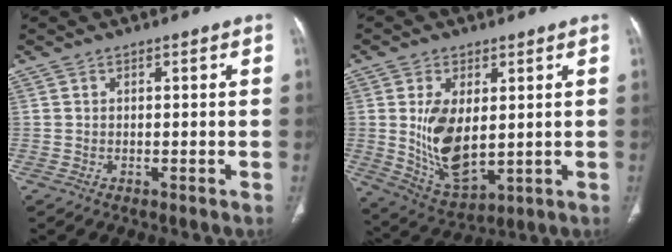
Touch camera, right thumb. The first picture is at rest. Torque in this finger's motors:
{"motor_torque": [-0.61, 1.12, 0.96, 0.46, 0.13]}